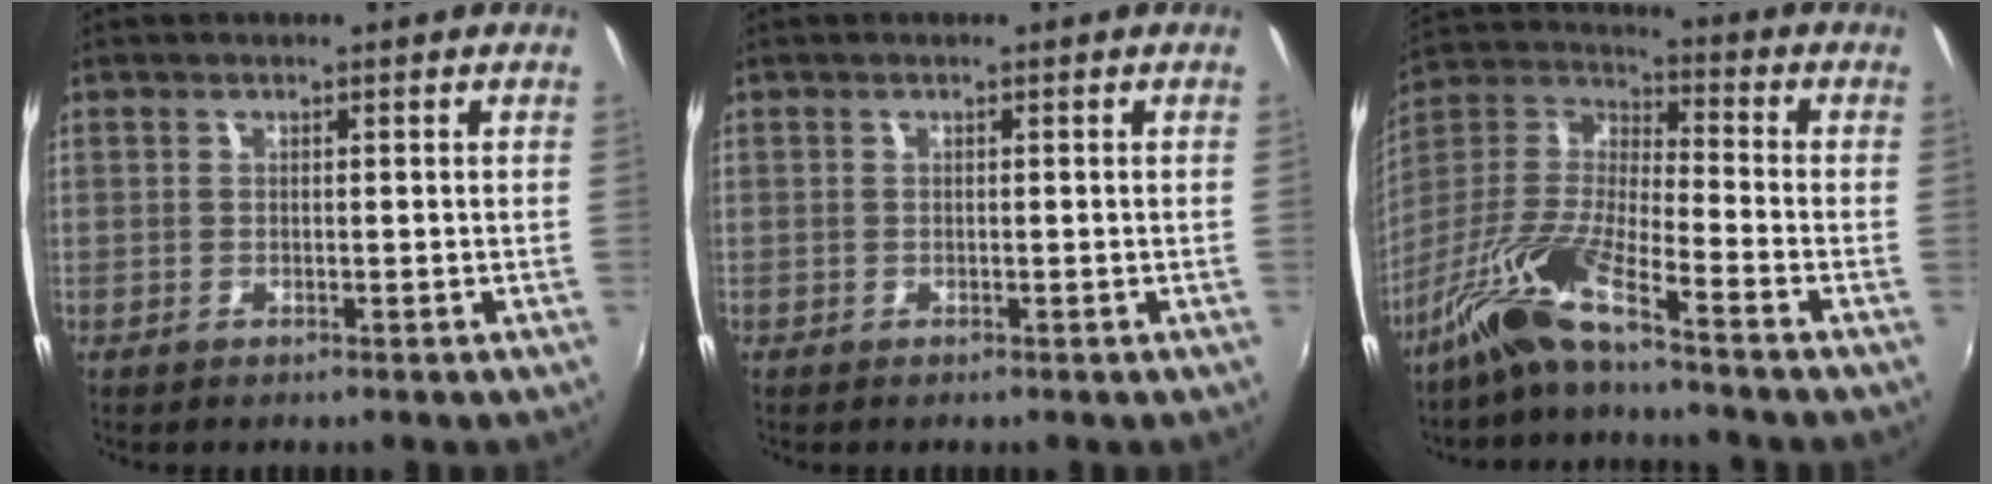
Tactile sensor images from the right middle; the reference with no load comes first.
{"total": 0.0}
{"total": 11.4, "force": [-8.5, 0.5, 7.6], "torque": [-0.158, 0.003, -0.177]}